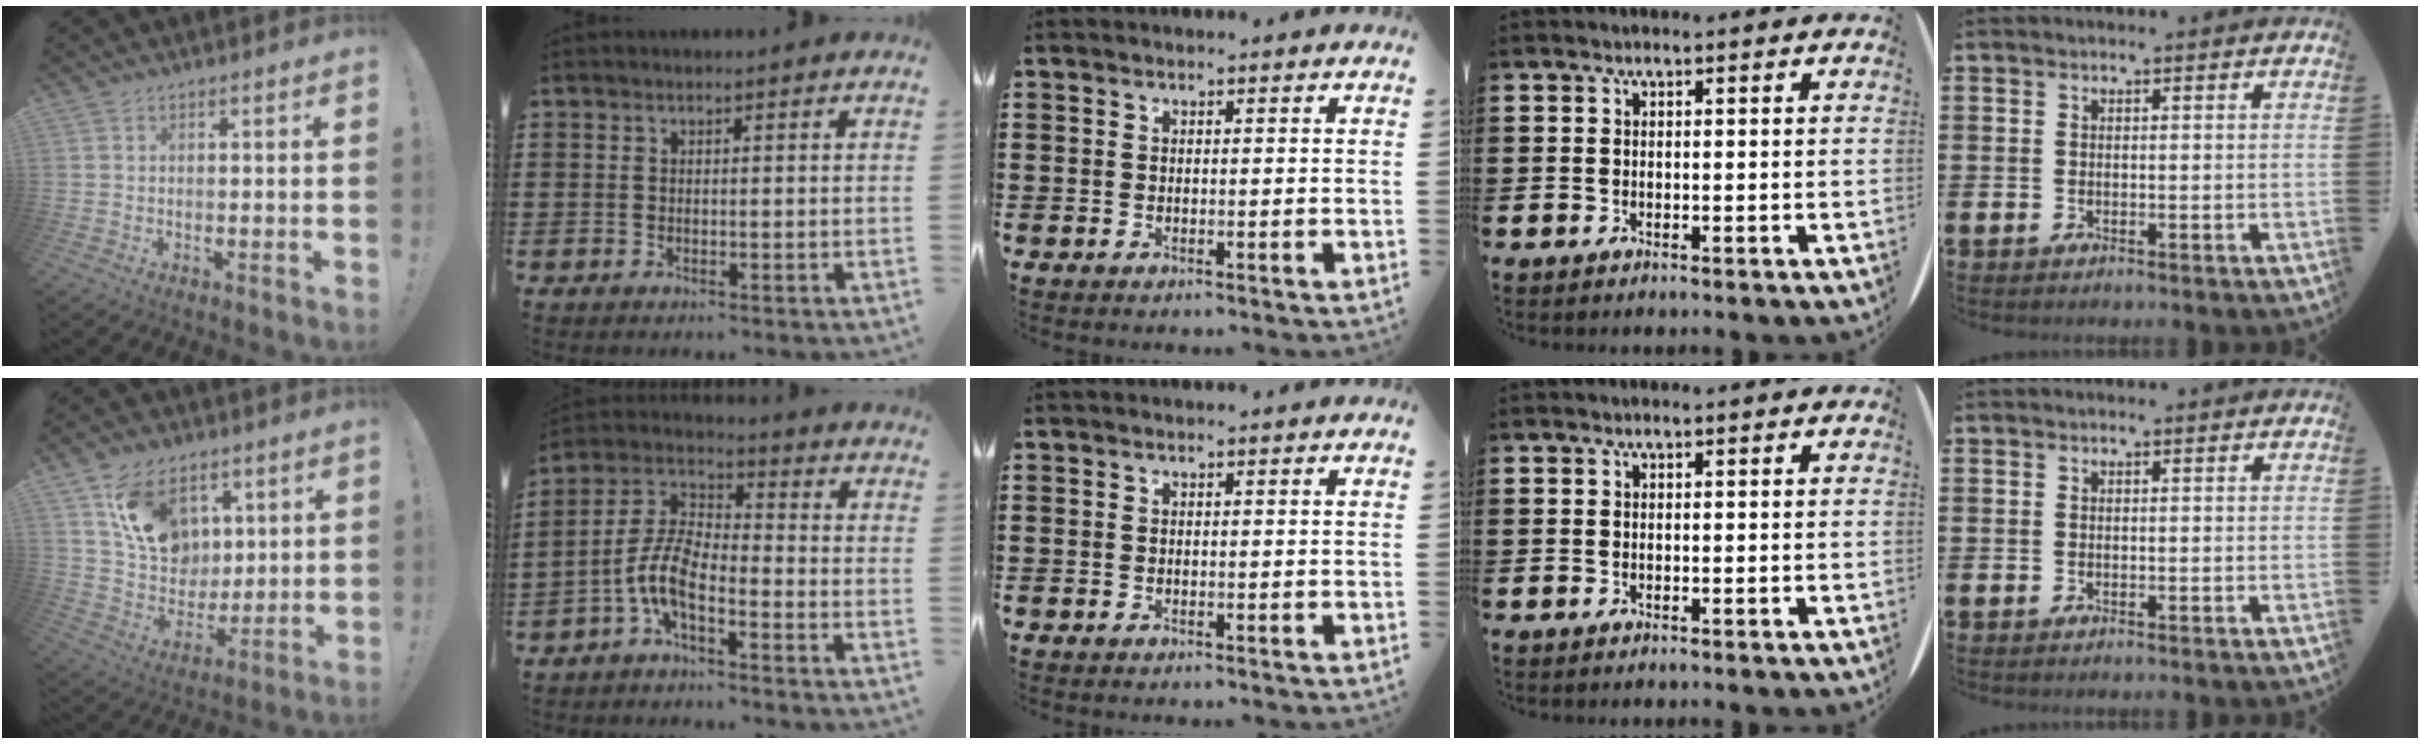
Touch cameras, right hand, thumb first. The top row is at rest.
{"thumb": {"total": 15.6, "force": [7.5, 11.2, 7.8], "torque": [-0.125, -0.029, 0.149]}, "index": {"total": 7.7, "force": [-4.0, 2.8, 5.9], "torque": [-0.154, -0.015, -0.087]}}